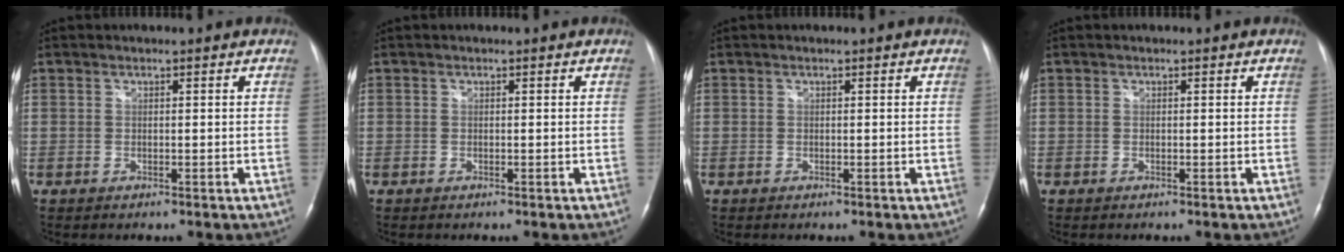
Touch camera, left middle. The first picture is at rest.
{"total": 0.0}
{"total": 0.0}
{"total": 0.0}